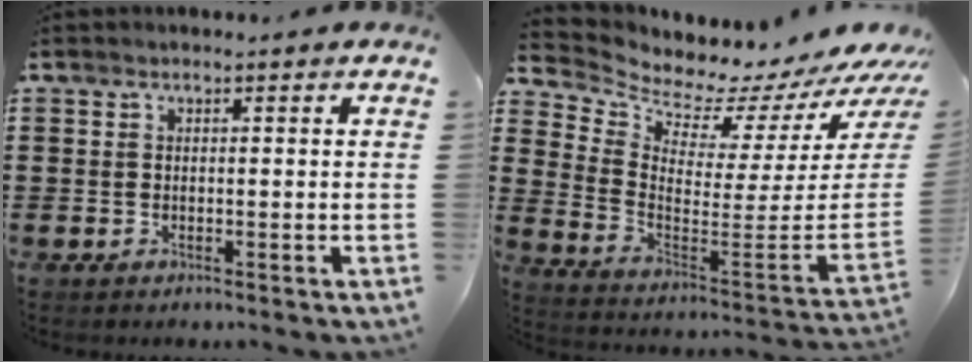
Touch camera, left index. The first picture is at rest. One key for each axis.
{"total": 4.0, "fx": 4.0, "fy": 0.2, "fz": 0.2, "tx": -0.027, "ty": -0.074, "tz": 0.058}